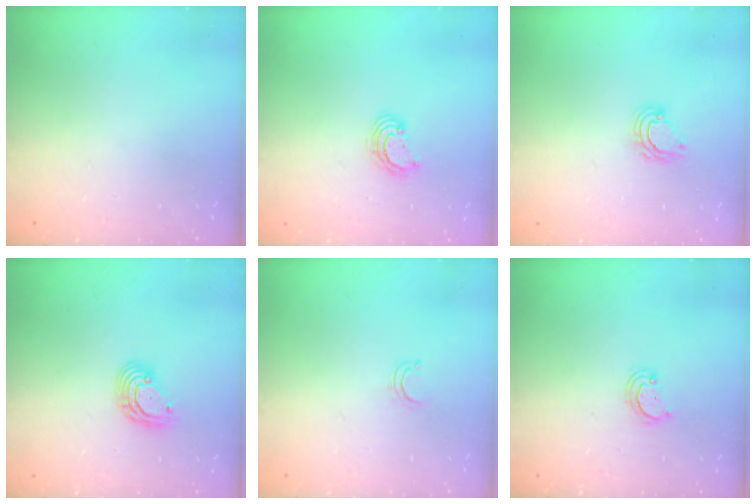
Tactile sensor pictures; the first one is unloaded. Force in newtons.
{"total": 3.2, "press": 3.2, "slide": 0.1}
{"total": 4.0, "press": 4.0, "slide": 0.2}
{"total": 6.5, "press": 6.5, "slide": 1.1}
{"total": 2.8, "press": 2.8, "slide": 0.2}
{"total": 2.6, "press": 2.6, "slide": 0.3}